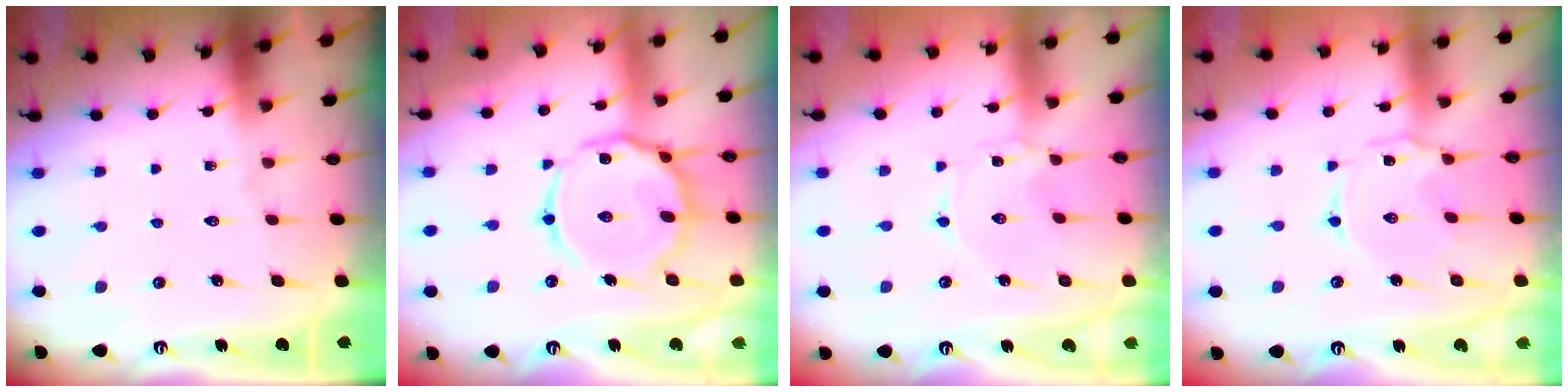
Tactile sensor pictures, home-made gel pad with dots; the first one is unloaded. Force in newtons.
{"total": 14.5, "press": 14.4, "slide": 1.2}
{"total": 0.0}
{"total": 1.8, "press": 1.7, "slide": 0.4}